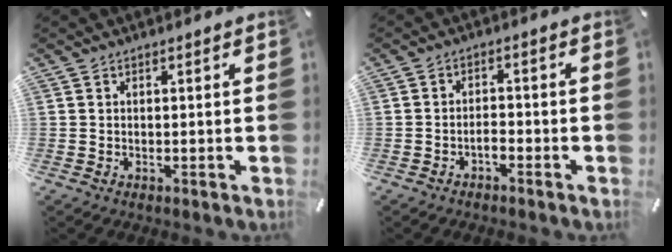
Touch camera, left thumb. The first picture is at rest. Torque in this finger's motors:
{"motor_torque": [-0.18, 0.58, -0.08, 0.04, -0.01]}